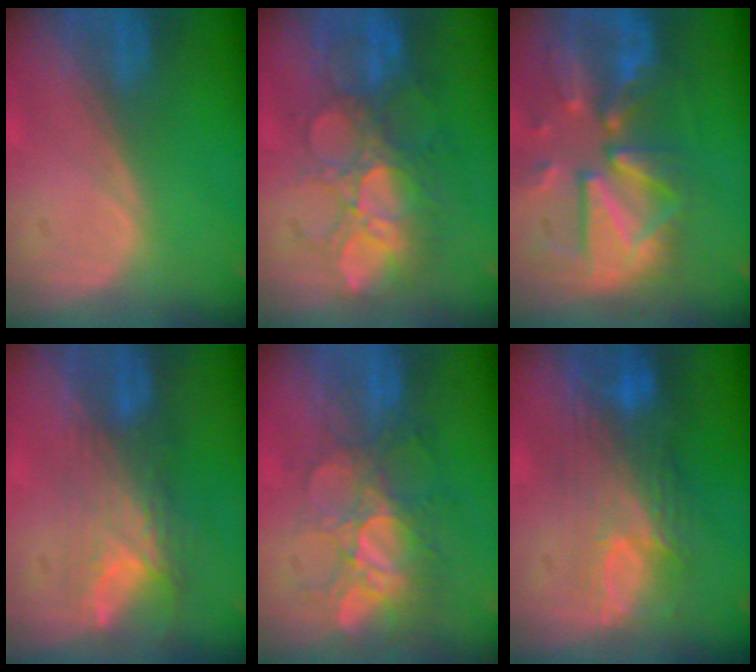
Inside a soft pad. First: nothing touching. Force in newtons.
{"total": 10.0, "press": 9.3, "slide": 3.6}
{"total": 12.3, "press": 10.6, "slide": 6.2}
{"total": 8.0, "press": 6.6, "slide": 4.5}
{"total": 9.6, "press": 8.4, "slide": 4.5}
{"total": 9.7, "press": 8.4, "slide": 5.0}